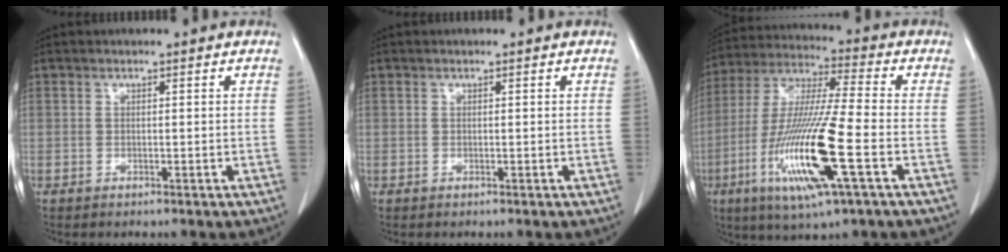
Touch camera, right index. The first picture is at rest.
{"total": 0.0}
{"total": 17.9, "force": [-5.8, 0.9, 16.9], "torque": [-0.350, -0.022, -0.107]}